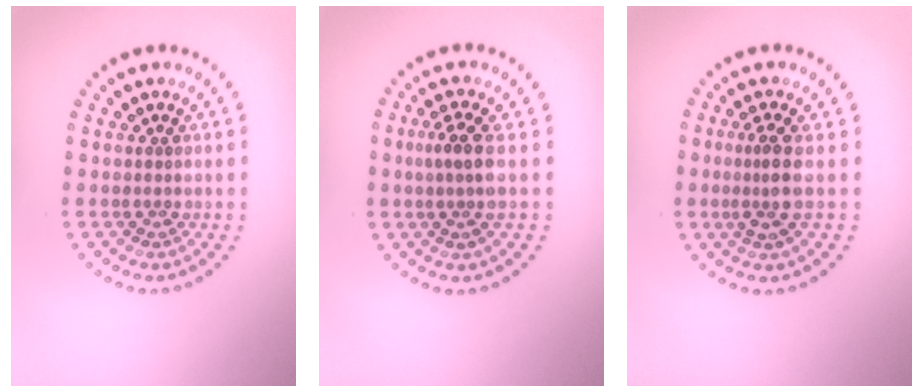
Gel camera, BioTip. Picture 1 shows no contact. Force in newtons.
{"total": 2.7, "press": 2.0, "slide": 1.8}
{"total": 2.5, "press": 1.9, "slide": 1.6}